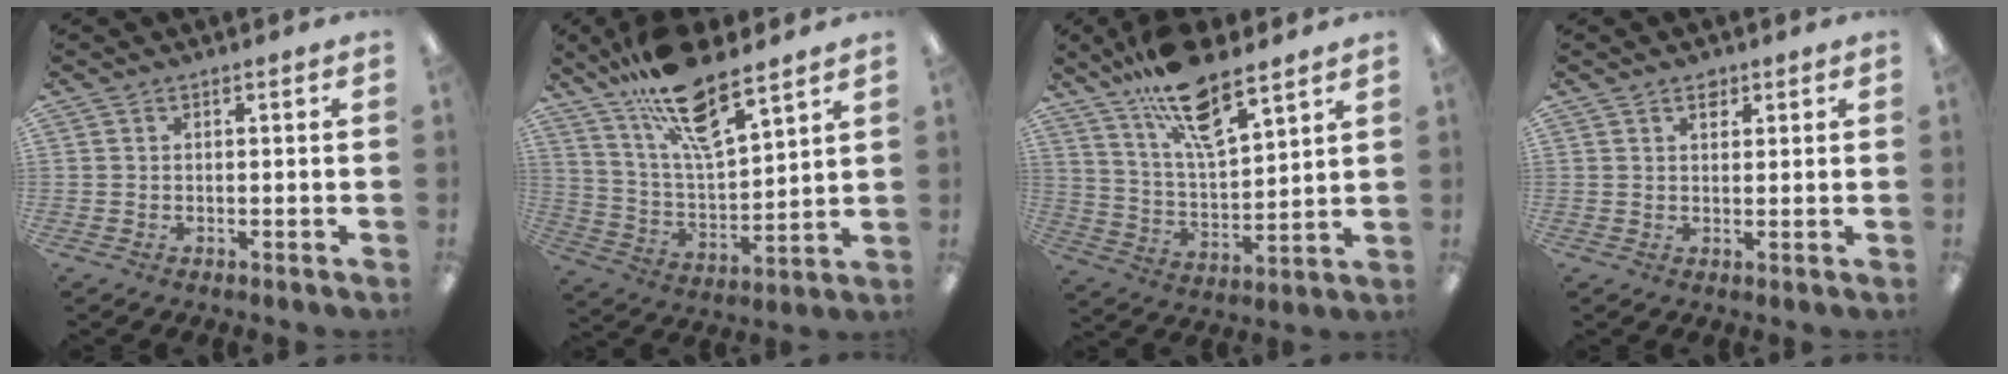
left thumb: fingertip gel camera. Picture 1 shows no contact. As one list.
[{"total": 17.9, "force": [13.2, 5.2, 10.9], "torque": [-0.200, -0.072, 0.229]}, {"total": 16.1, "force": [12.0, 5.0, 9.5], "torque": [-0.167, -0.066, 0.207]}, {"total": 2.2, "force": [1.6, 1.2, 0.9], "torque": [-0.003, -0.006, 0.025]}]